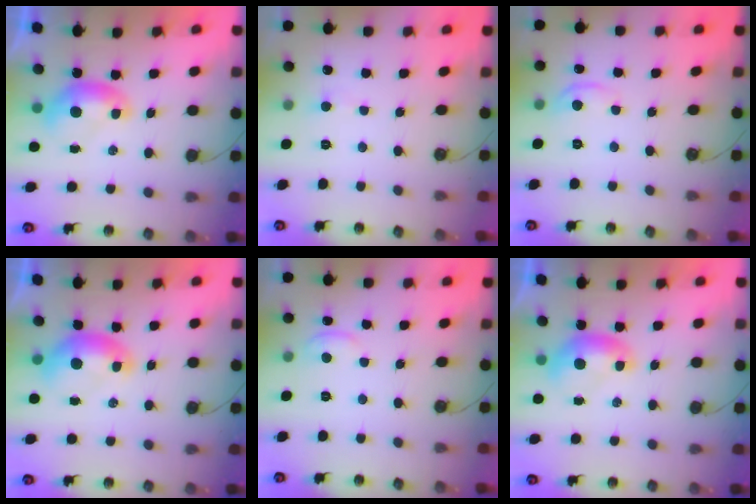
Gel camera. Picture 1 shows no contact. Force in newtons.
{"total": 1.3, "press": 1.1, "slide": 0.6}
{"total": 2.8, "press": 2.7, "slide": 0.5}
{"total": 1.3, "press": 1.1, "slide": 0.6}
{"total": 1.9, "press": 1.9, "slide": 0.2}
{"total": 0.0}